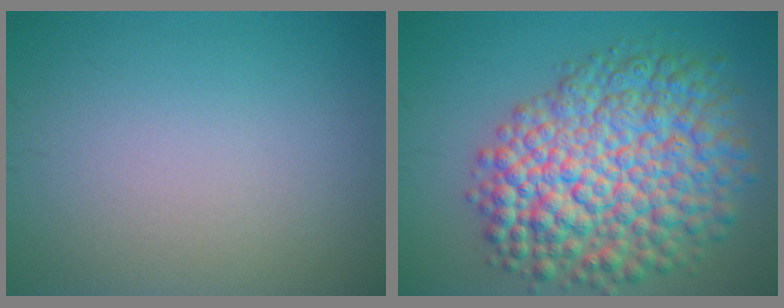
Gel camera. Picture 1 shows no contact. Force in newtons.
{"total": 11.8, "press": 11.8, "slide": 0.4}